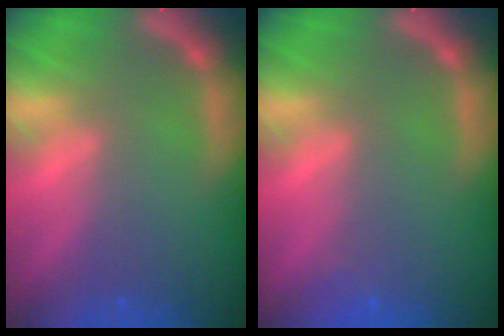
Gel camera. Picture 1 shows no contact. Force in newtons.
{"total": 0.9}